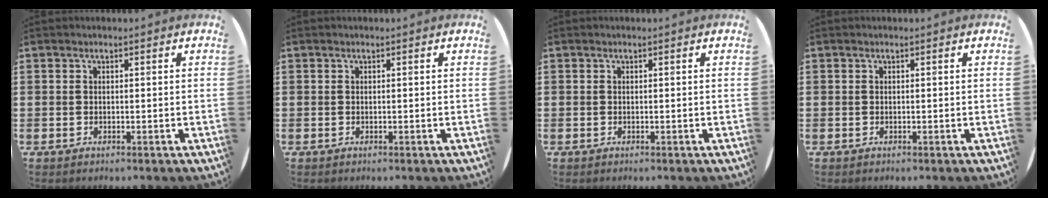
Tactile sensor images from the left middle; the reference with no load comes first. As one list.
[{"total": 0.0}, {"total": 0.0}, {"total": 0.0}]